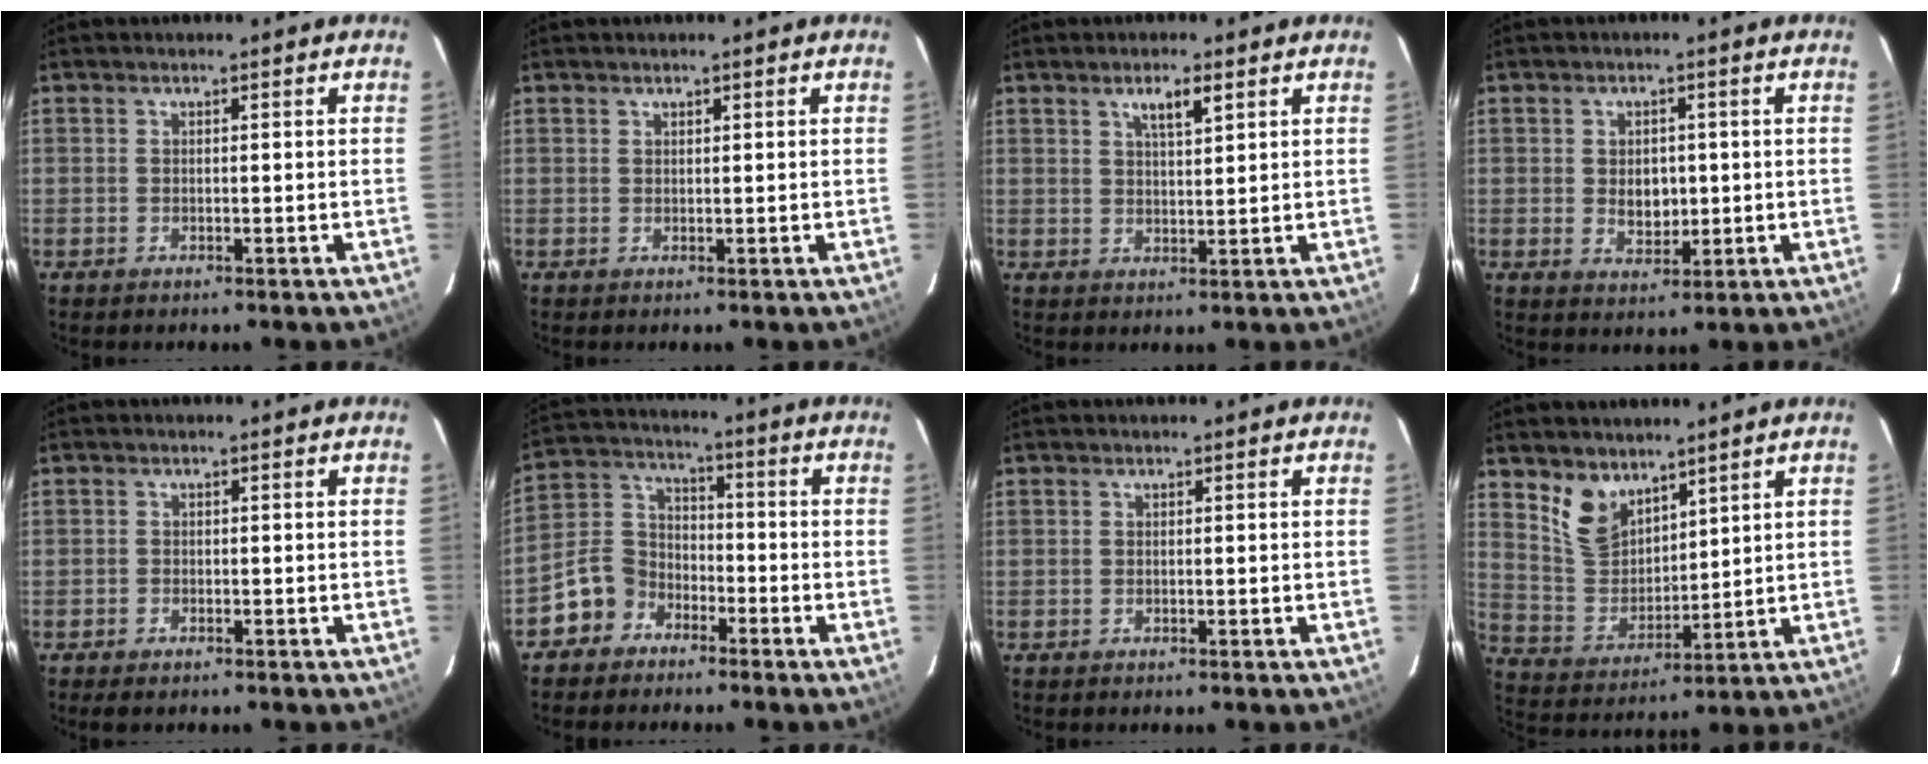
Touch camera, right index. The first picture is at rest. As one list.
[{"total": 0.6, "force": [0.5, 0.3, 0.1], "torque": [-0.003, 0.002, 0.009]}, {"total": 3.8, "force": [2.3, 0.9, 2.9], "torque": [-0.050, 0.004, 0.040]}, {"total": 4.8, "force": [0.0, 3.5, 3.3], "torque": [-0.055, -0.001, 0.006]}, {"total": 1.8, "force": [-1.5, 0.8, 0.8], "torque": [-0.020, -0.003, -0.028]}, {"total": 9.1, "force": [-6.0, 6.4, 2.2], "torque": [-0.057, 0.040, -0.128]}, {"total": 0.0}, {"total": 8.7, "force": [6.2, 4.9, 3.5], "torque": [-0.067, 0.003, 0.134]}]